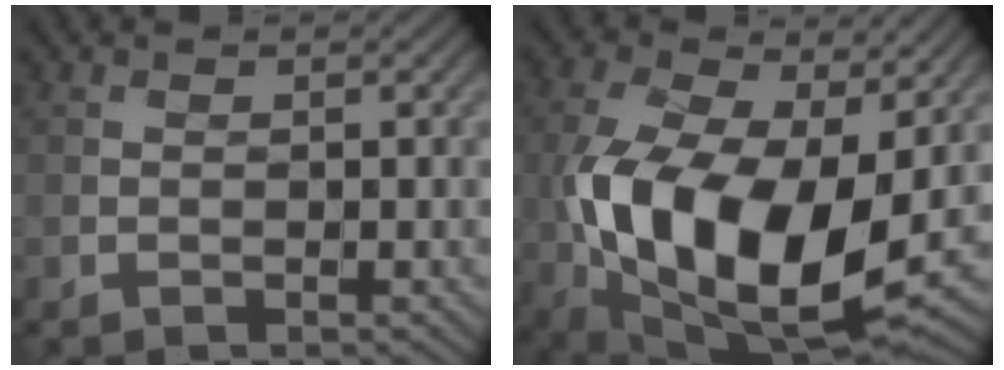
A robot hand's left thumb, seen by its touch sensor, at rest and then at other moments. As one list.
[{"total": 17.2, "force": [-1.5, 9.1, 14.5], "torque": [-0.303, -0.025, -0.020]}]